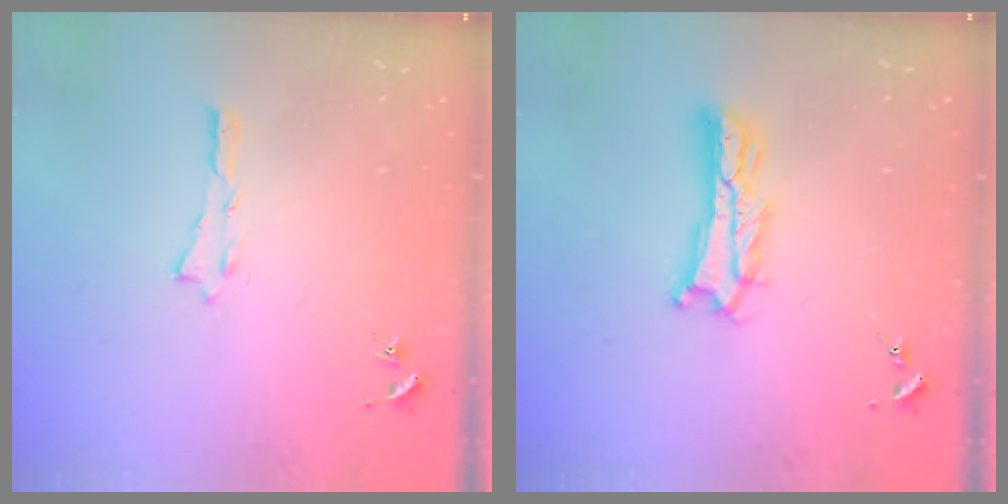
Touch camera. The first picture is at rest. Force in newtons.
{"total": 4.3, "press": 4.3, "slide": 0.5}